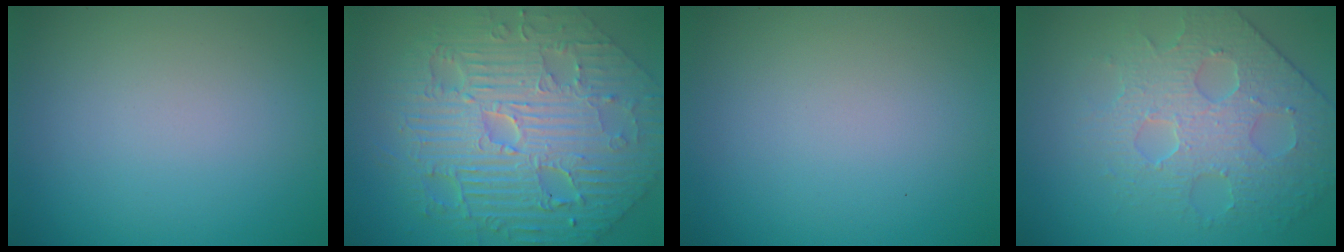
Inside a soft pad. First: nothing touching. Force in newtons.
{"total": 11.6, "press": 7.8, "slide": 8.7}
{"total": 0.0}
{"total": 4.2, "press": 4.2, "slide": 0.3}